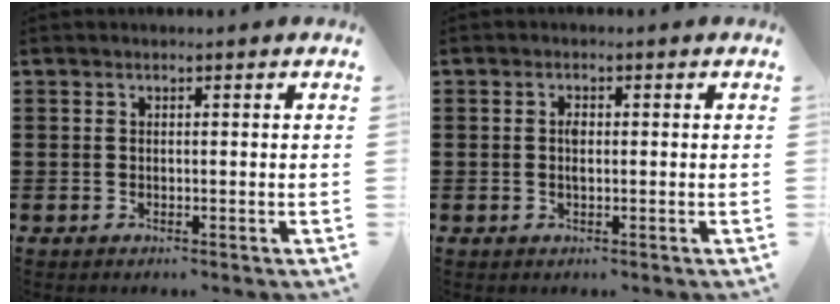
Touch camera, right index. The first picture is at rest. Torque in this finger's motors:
{"motor_torque": [0.49, -0.14, 0.00, 0.02]}